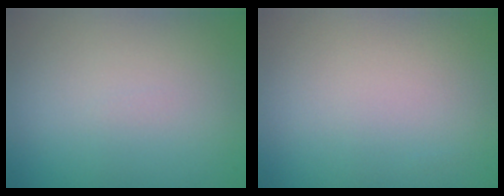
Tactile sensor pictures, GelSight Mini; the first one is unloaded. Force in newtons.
{"total": 0.0}